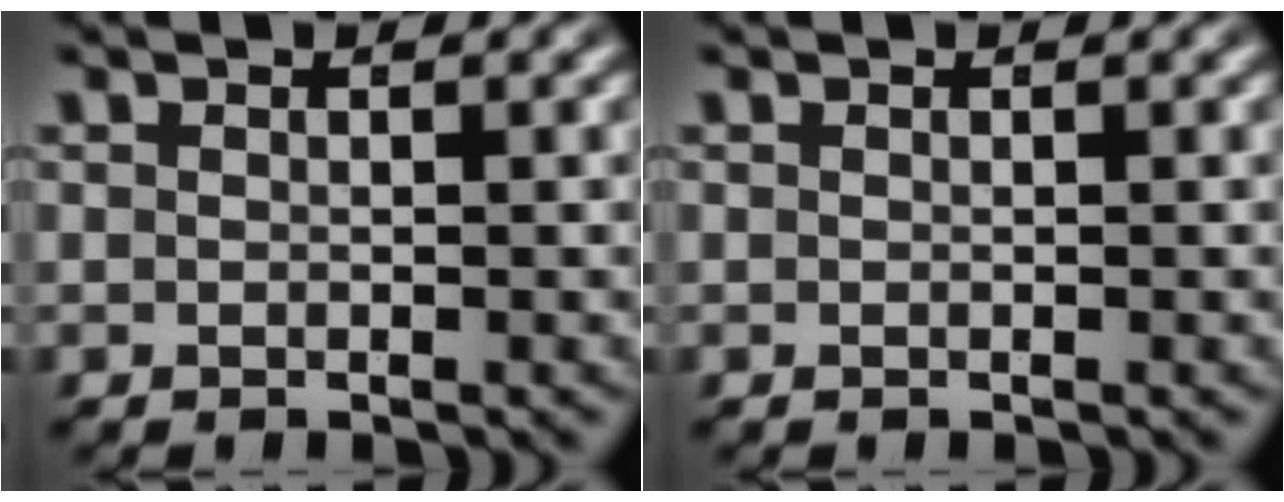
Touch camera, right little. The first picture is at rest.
{"total": 0.0}